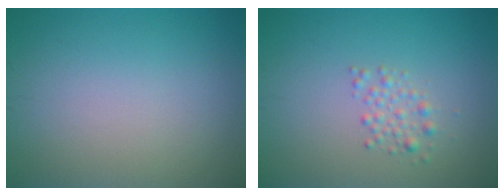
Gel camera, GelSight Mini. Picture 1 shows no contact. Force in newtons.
{"total": 1.5, "press": 1.5, "slide": 0.0}